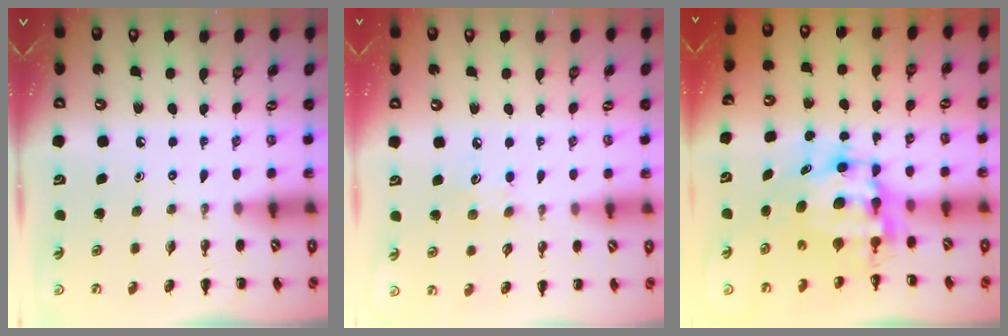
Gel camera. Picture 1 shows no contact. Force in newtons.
{"total": 4.6, "press": 4.5, "slide": 1.2}
{"total": 8.6, "press": 8.2, "slide": 2.3}